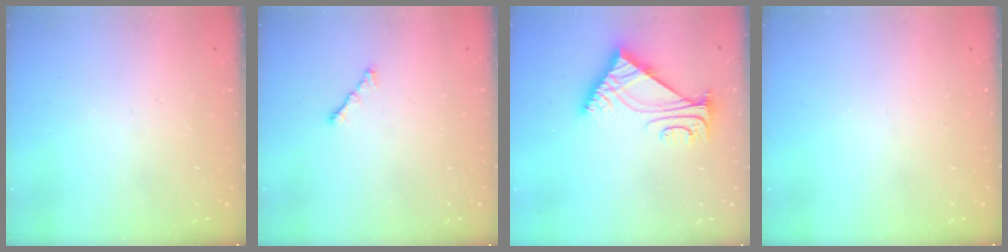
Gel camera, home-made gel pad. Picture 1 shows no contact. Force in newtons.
{"total": 1.8, "press": 1.7, "slide": 0.6}
{"total": 6.7, "press": 6.7, "slide": 0.6}
{"total": 0.0}